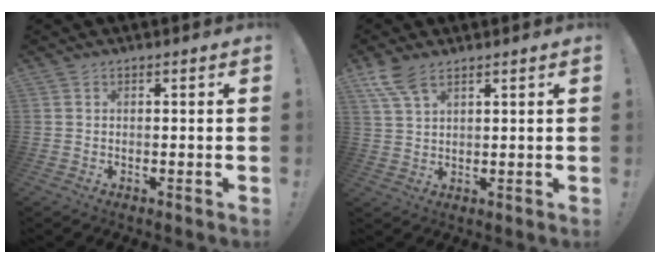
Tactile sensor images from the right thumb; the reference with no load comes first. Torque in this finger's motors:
{"motor_torque": [-0.09, 0.12, 0.06, 0.02, 0.05]}